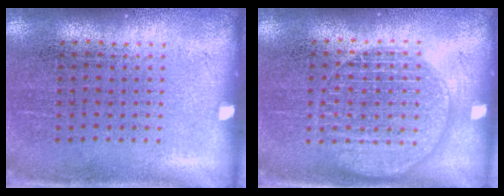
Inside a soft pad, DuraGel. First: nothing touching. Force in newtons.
{"total": 1.6, "press": 1.6, "slide": 0.1}